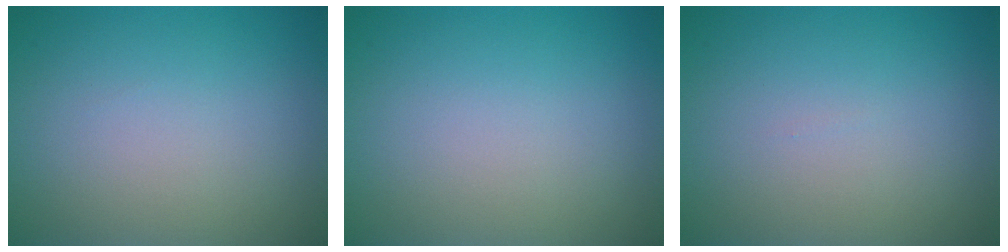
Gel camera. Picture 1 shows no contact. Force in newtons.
{"total": 0.0}
{"total": 0.0}